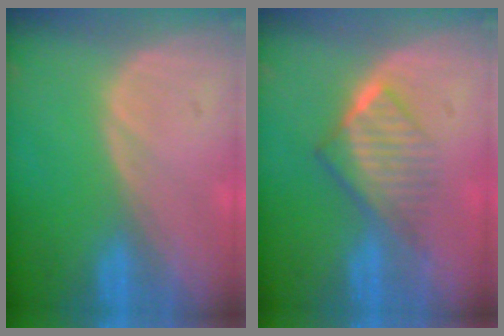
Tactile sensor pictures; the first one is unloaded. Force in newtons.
{"total": 6.5, "press": 5.5, "slide": 3.5}